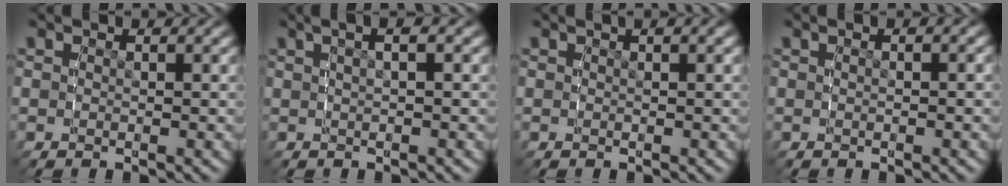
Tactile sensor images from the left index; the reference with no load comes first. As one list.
[{"total": 4.4, "force": [2.3, 1.5, 3.4], "torque": [-0.035, 0.029, 0.027]}, {"total": 1.2, "force": [0.7, -0.2, 0.9], "torque": [-0.008, 0.008, 0.011]}, {"total": 0.8, "force": [-0.1, 0.0, 0.8], "torque": [-0.014, 0.002, 0.001]}]